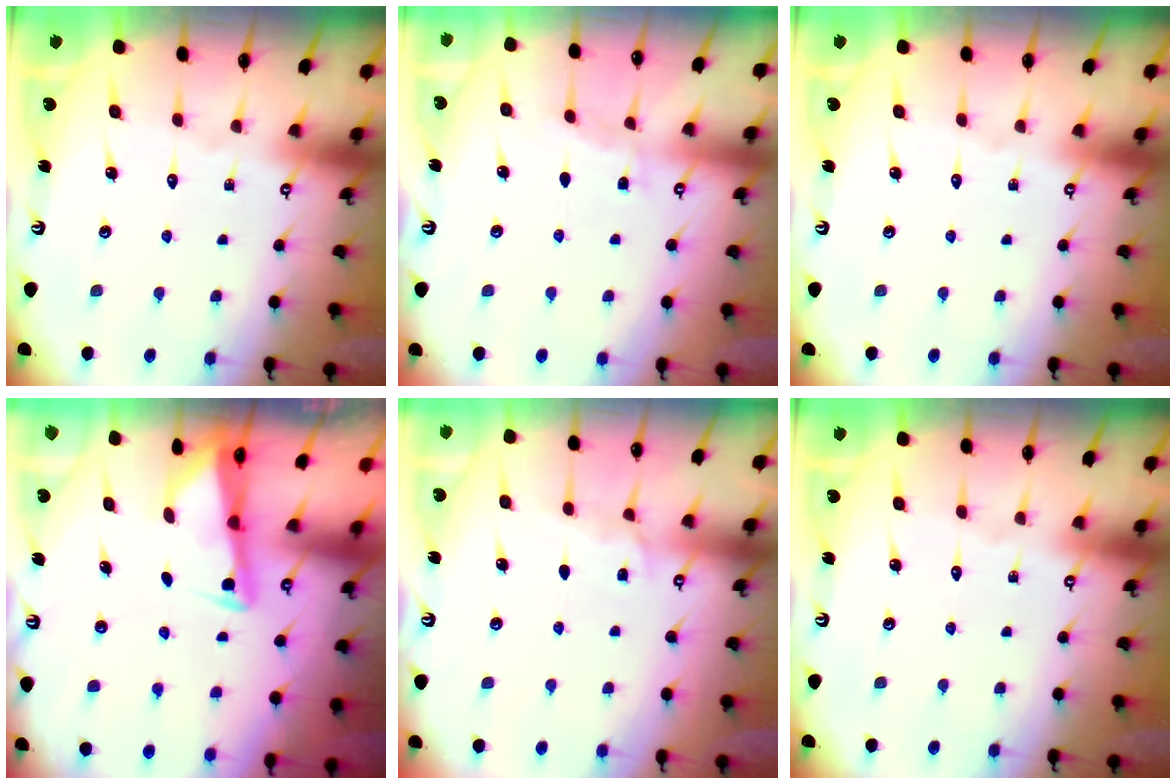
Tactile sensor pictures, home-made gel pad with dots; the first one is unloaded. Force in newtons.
{"total": 4.6, "press": 4.5, "slide": 0.5}
{"total": 0.0}
{"total": 2.7, "press": 2.7, "slide": 0.2}
{"total": 6.1, "press": 6.1, "slide": 0.5}
{"total": 0.0}